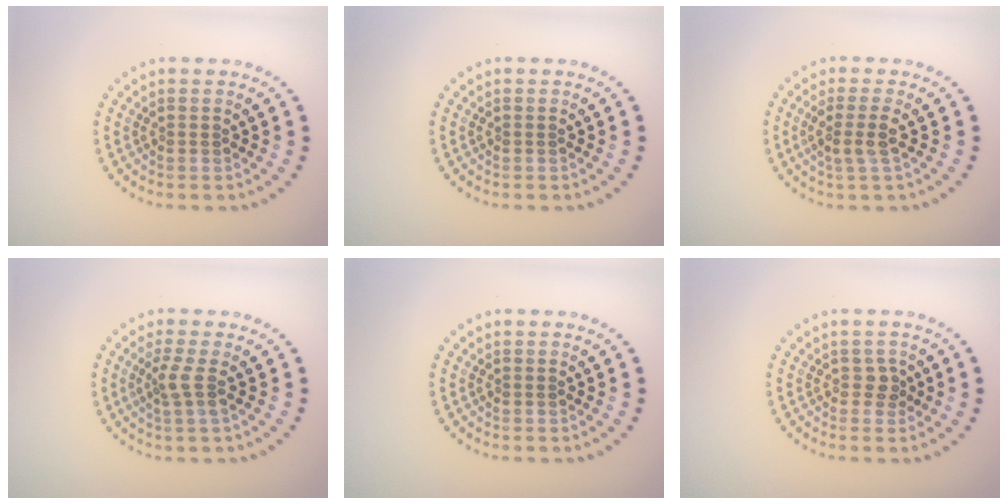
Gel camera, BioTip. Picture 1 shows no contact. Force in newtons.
{"total": 0.0}
{"total": 2.0, "press": 1.7, "slide": 1.2}
{"total": 1.9, "press": 1.5, "slide": 1.3}
{"total": 0.0}
{"total": 1.1, "press": 1.0, "slide": 0.6}